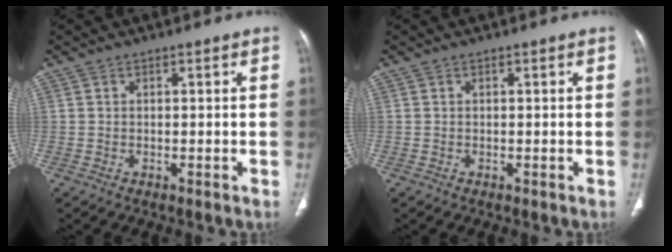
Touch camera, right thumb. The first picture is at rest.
{"total": 0.0}